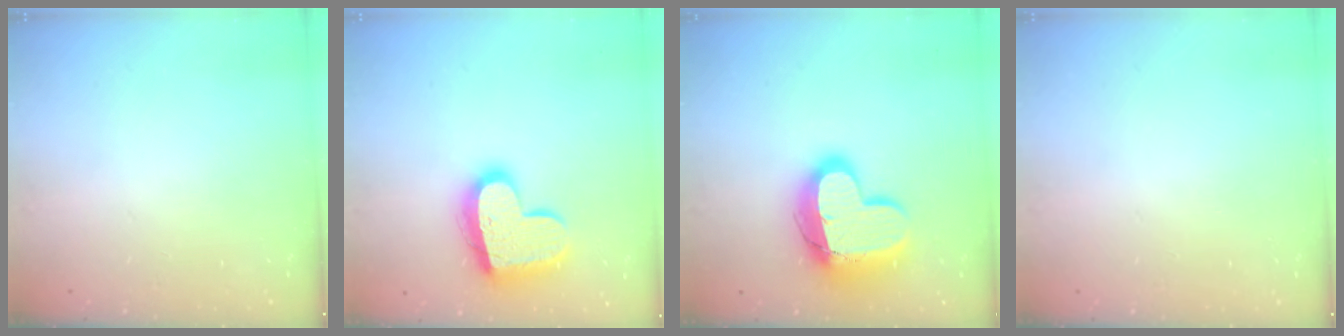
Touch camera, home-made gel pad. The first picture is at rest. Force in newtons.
{"total": 17.6, "press": 17.5, "slide": 1.3}
{"total": 17.2, "press": 17.1, "slide": 1.5}
{"total": 0.5, "press": 0.5, "slide": 0.1}